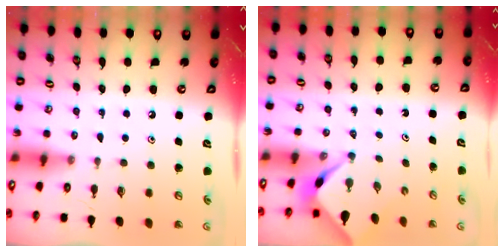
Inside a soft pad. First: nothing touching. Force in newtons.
{"total": 2.1, "press": 2.1, "slide": 0.3}